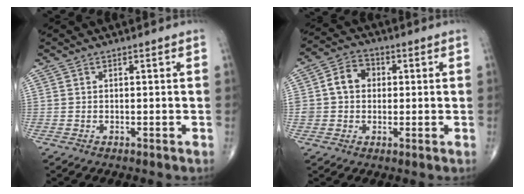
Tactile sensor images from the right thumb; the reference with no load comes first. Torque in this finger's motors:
{"motor_torque": [1.07, 1.05, 0.68, 0.00, 0.04]}